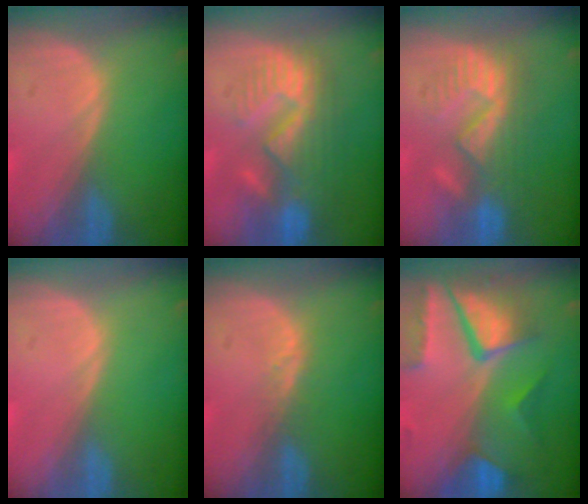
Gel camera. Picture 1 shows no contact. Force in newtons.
{"total": 10.9, "press": 9.6, "slide": 5.1}
{"total": 8.7, "press": 8.4, "slide": 2.1}
{"total": 0.0}
{"total": 1.7, "press": 1.7, "slide": 0.1}
{"total": 10.4, "press": 8.8, "slide": 5.7}